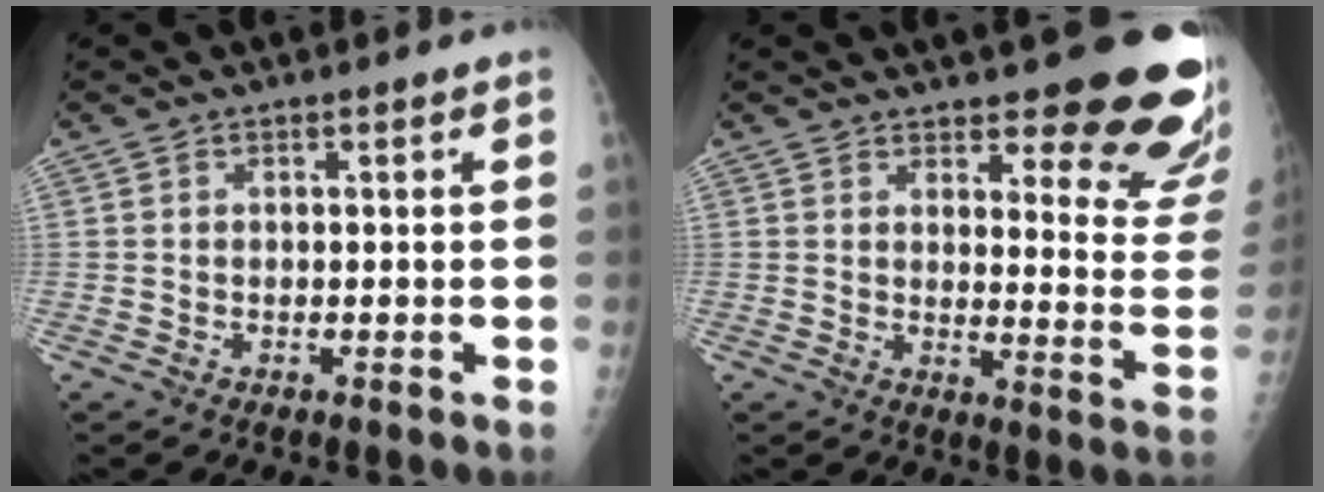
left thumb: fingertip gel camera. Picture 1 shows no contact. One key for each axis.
{"total": 19.4, "fx": 14.6, "fy": 5.2, "fz": 11.7, "tx": -0.104, "ty": -0.102, "tz": 0.168}